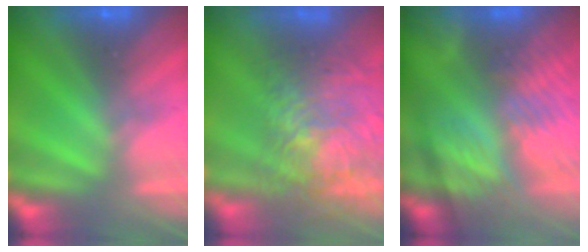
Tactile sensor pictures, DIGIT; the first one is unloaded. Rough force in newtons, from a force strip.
{"total": 7.8}
{"total": 7.3}